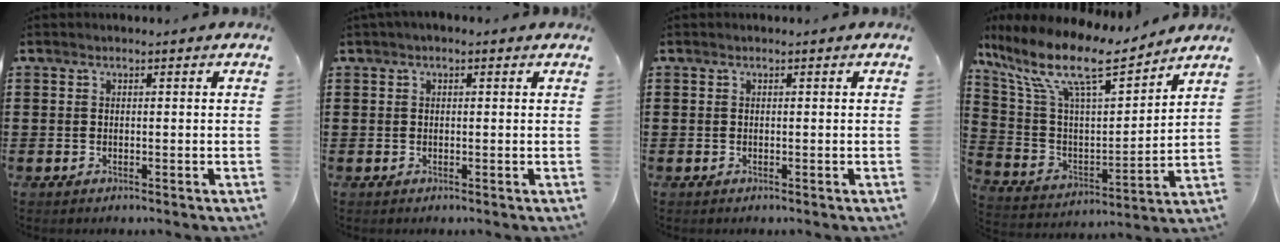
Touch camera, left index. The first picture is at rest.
{"total": 0.7, "force": [0.1, 0.4, 0.6], "torque": [-0.011, 0.005, 0.002]}
{"total": 0.0}
{"total": 13.0, "force": [9.5, 3.2, 8.4], "torque": [-0.204, -0.055, 0.159]}